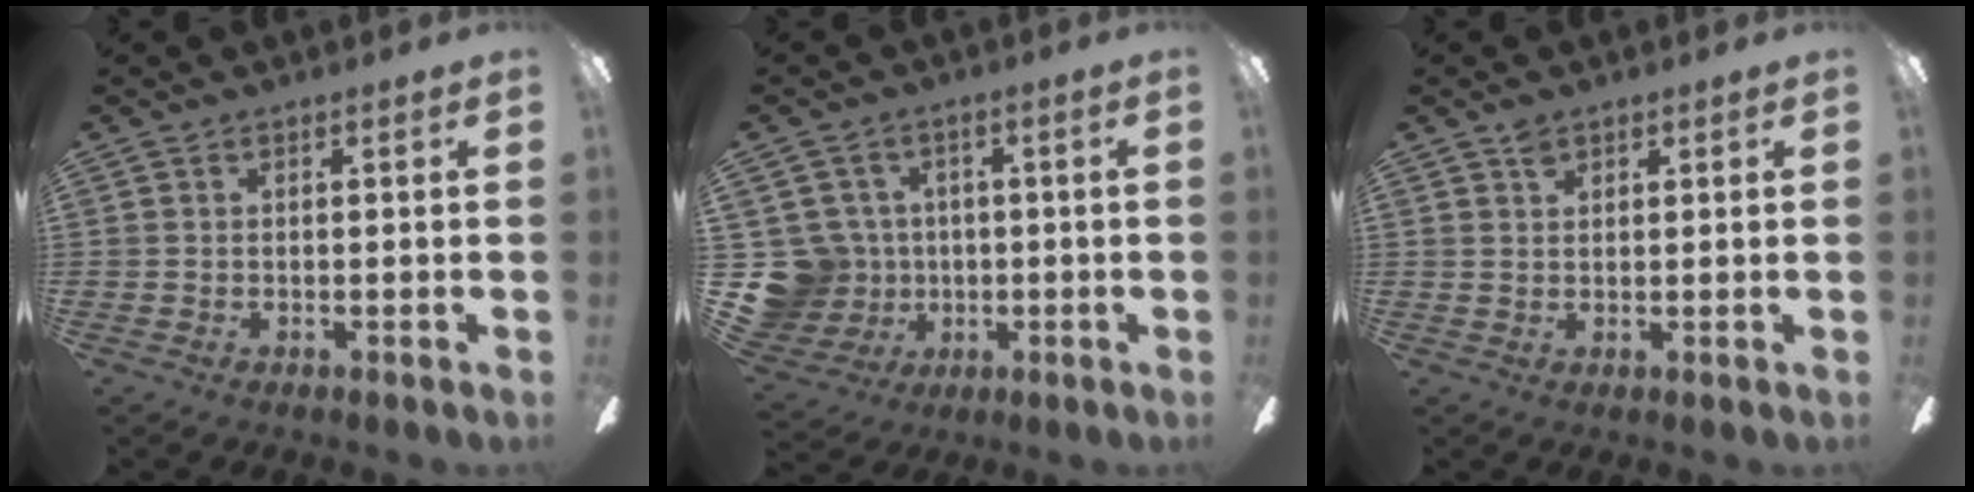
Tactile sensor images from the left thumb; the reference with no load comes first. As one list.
[{"total": 11.3, "force": [-0.1, 10.9, 2.9], "torque": [-0.106, 0.004, 0.007]}, {"total": 2.0, "force": [1.5, 1.1, 0.9], "torque": [-0.020, 0.001, 0.027]}]